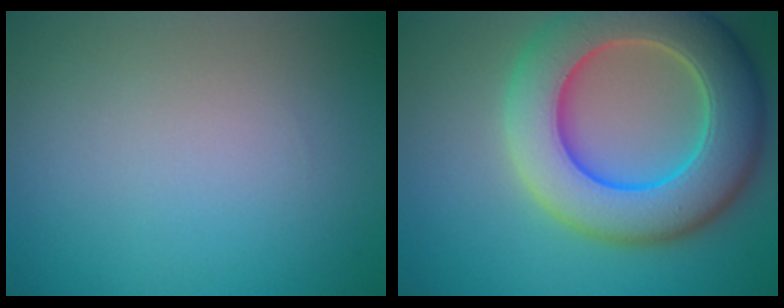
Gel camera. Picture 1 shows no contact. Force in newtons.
{"total": 11.3, "press": 11.3, "slide": 0.8}